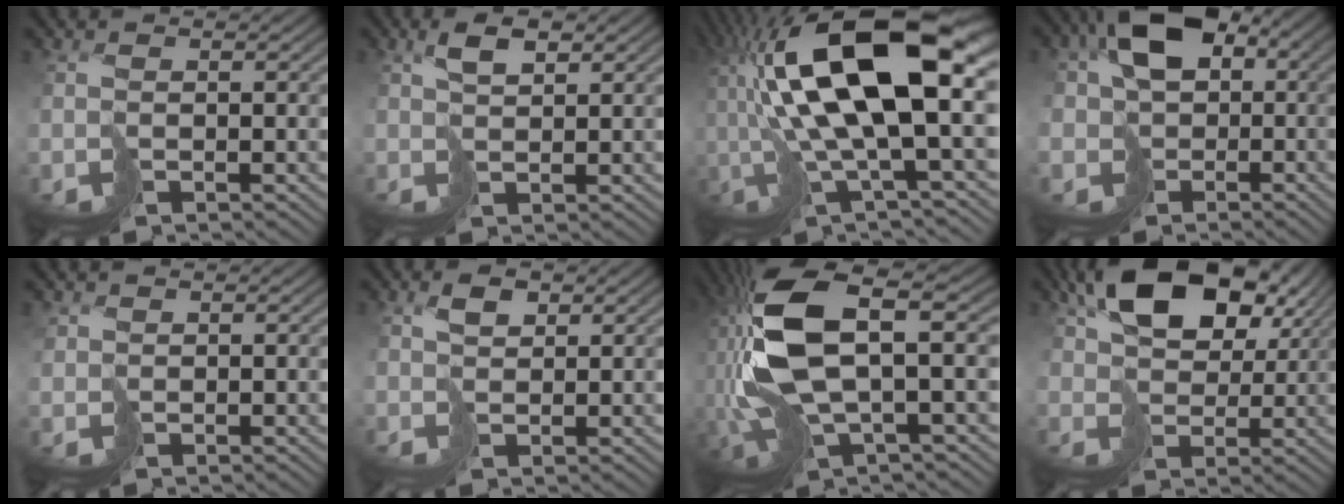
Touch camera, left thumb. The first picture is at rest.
{"total": 3.3, "force": [1.6, 1.4, 2.5], "torque": [-0.055, 0.005, 0.029]}
{"total": 17.9, "force": [2.1, 6.0, 16.7], "torque": [-0.332, 0.013, 0.036]}
{"total": 11.2, "force": [0.6, 8.7, 7.0], "torque": [-0.138, -0.012, 0.002]}
{"total": 1.5, "force": [0.9, 1.2, 0.2], "torque": [-0.011, 0.000, 0.019]}
{"total": 2.7, "force": [1.2, 1.6, 1.8], "torque": [-0.036, 0.004, 0.021]}
{"total": 14.1, "force": [0.7, 5.4, 13.0], "torque": [-0.310, 0.000, 0.016]}
{"total": 13.6, "force": [6.1, 8.4, 8.8], "torque": [-0.175, 0.003, 0.116]}